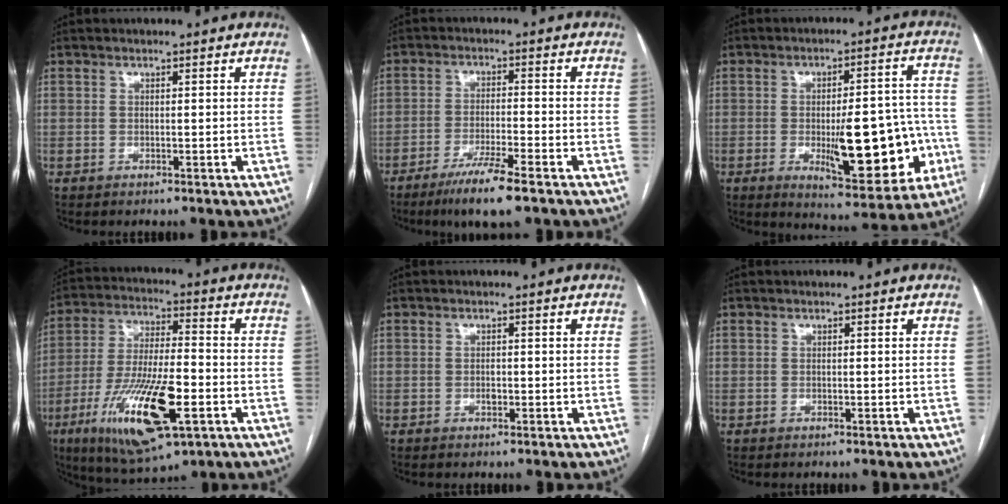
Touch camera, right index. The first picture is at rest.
{"total": 7.9, "force": [-5.3, 0.1, 5.8], "torque": [-0.104, -0.020, -0.094]}
{"total": 16.5, "force": [-4.0, 5.3, 15.1], "torque": [-0.195, 0.013, -0.044]}
{"total": 18.2, "force": [-7.0, 4.5, 16.2], "torque": [-0.329, -0.024, -0.114]}
{"total": 1.1, "force": [-0.2, 0.7, 0.8], "torque": [-0.014, 0.001, -0.003]}
{"total": 0.0}